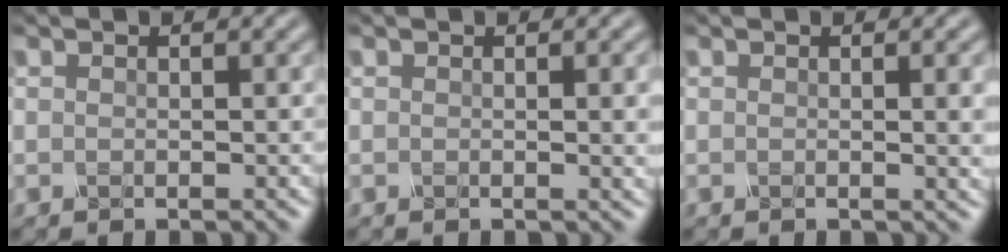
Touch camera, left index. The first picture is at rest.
{"total": 3.1, "force": [0.2, 1.0, 2.9], "torque": [-0.023, 0.005, 0.000]}
{"total": 3.6, "force": [0.3, 1.2, 3.3], "torque": [-0.026, 0.004, 0.003]}